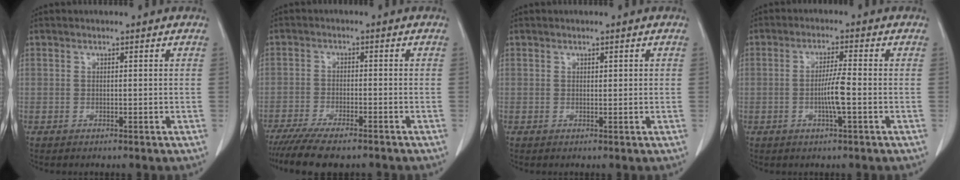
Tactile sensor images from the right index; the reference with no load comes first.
{"total": 10.3, "force": [-8.5, 2.0, 5.4], "torque": [-0.079, -0.014, -0.131]}
{"total": 0.7, "force": [0.3, 0.3, 0.5], "torque": [-0.006, 0.000, 0.005]}
{"total": 4.4, "force": [-0.9, -0.2, 4.3], "torque": [-0.081, -0.001, -0.017]}